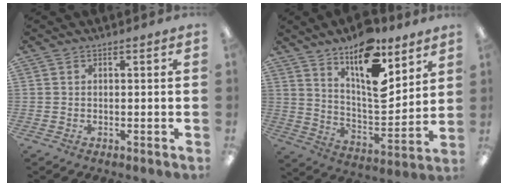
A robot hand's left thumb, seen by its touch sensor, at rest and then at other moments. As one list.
[{"total": 16.4, "force": [10.6, 6.4, 10.8], "torque": [-0.166, -0.067, 0.178]}]